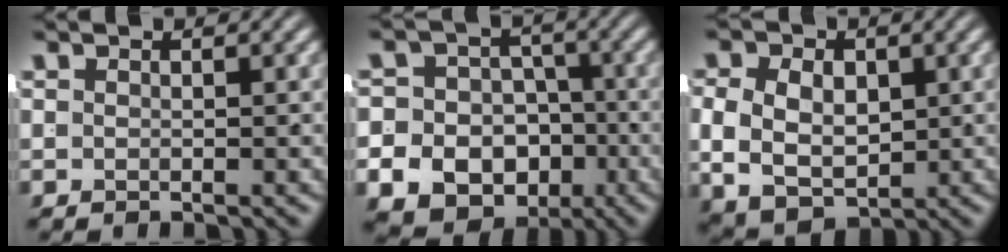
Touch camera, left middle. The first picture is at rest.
{"total": 15.9, "force": [-5.4, 14.1, 5.0], "torque": [-0.110, -0.064, -0.085]}
{"total": 8.9, "force": [-0.7, 7.3, 5.0], "torque": [-0.093, -0.016, -0.009]}